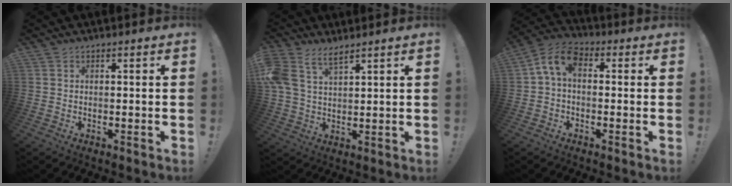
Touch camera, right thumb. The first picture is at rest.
{"total": 8.1, "force": [5.4, 3.8, 4.6], "torque": [-0.108, -0.014, 0.108]}
{"total": 7.9, "force": [1.3, 4.8, 6.2], "torque": [-0.128, 0.006, 0.029]}